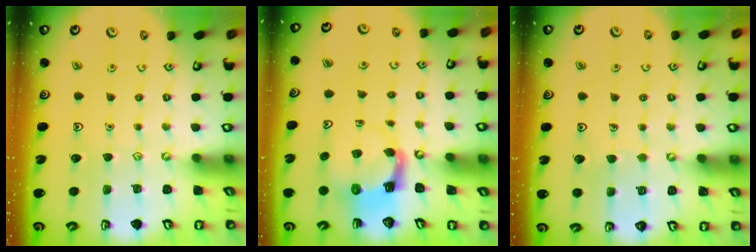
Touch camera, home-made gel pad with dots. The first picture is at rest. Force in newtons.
{"total": 3.7, "press": 3.7, "slide": 0.6}
{"total": 4.0, "press": 3.9, "slide": 0.4}